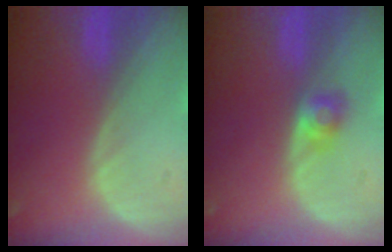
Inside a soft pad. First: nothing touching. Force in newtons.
{"total": 2.6, "press": 2.4, "slide": 1.0}